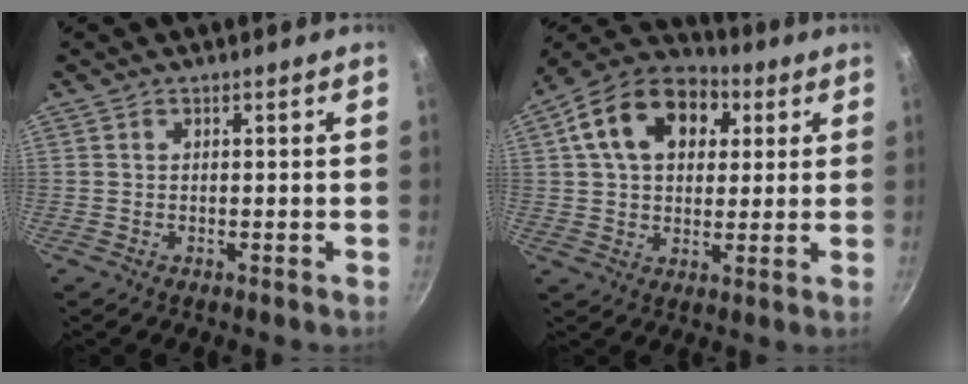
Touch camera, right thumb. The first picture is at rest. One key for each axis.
{"total": 17.4, "fx": 5.3, "fy": 12.1, "fz": 11.2, "tx": -0.176, "ty": 0.018, "tz": 0.074}